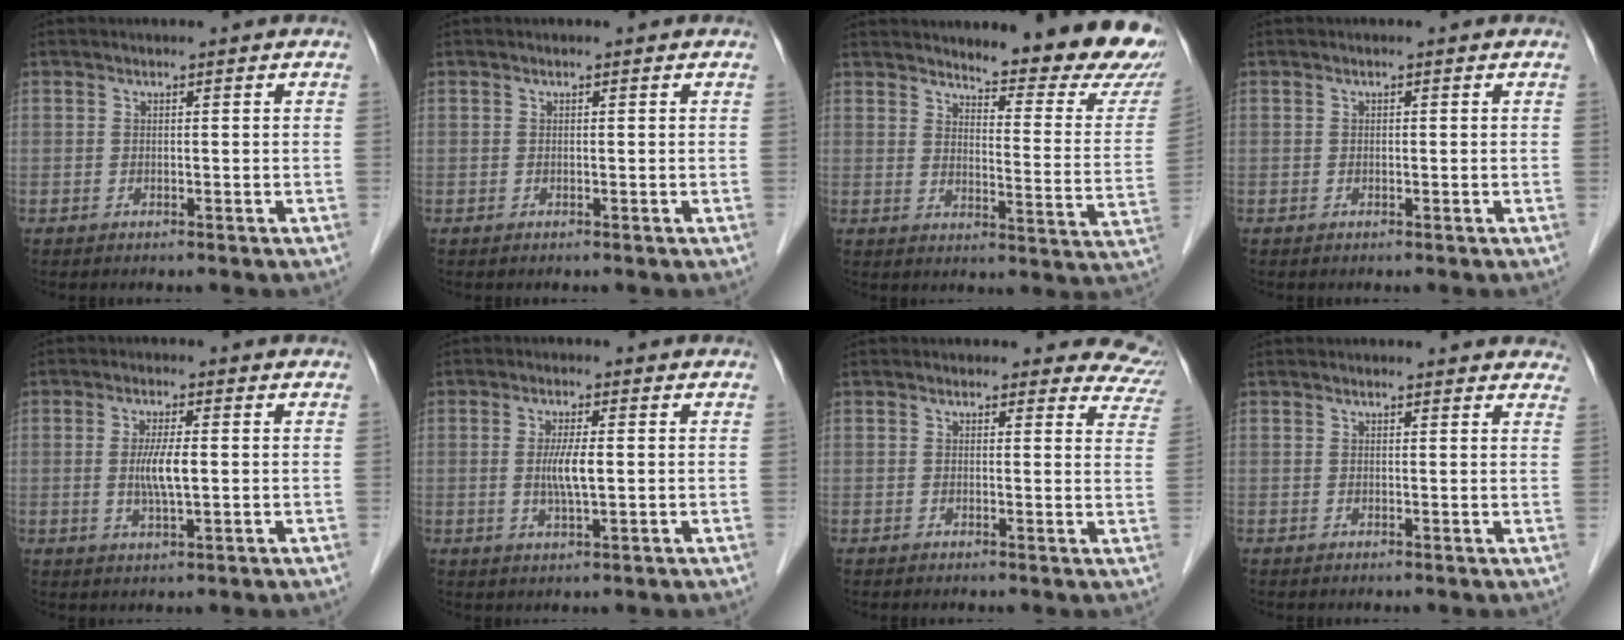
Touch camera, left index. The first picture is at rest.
{"total": 0.0}
{"total": 15.7, "force": [14.5, 1.3, 6.0], "torque": [-0.070, -0.090, 0.161]}
{"total": 0.0}
{"total": 4.7, "force": [0.1, 0.7, 4.6], "torque": [-0.093, -0.004, 0.001]}
{"total": 4.3, "force": [0.1, 0.6, 4.2], "torque": [-0.085, -0.005, 0.001]}
{"total": 8.0, "force": [7.3, 3.3, 0.0], "torque": [0.056, -0.023, 0.031]}
{"total": 7.3, "force": [6.9, 2.0, 1.6], "torque": [0.008, 0.000, 0.051]}